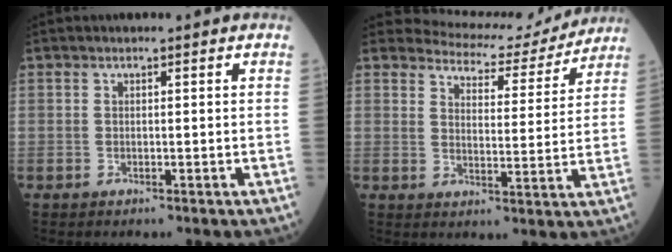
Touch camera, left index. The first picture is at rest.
{"total": 10.5, "force": [10.3, 2.0, 0.3], "torque": [-0.001, -0.011, 0.124]}